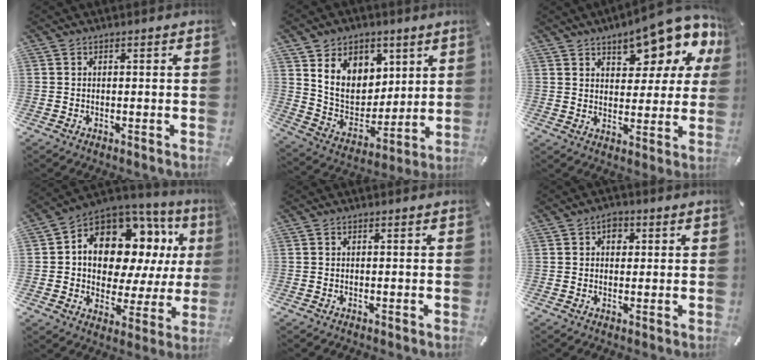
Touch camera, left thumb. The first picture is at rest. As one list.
[{"total": 11.8, "force": [5.2, 10.0, 3.7], "torque": [-0.072, -0.039, 0.107]}, {"total": 13.9, "force": [10.1, 6.1, 7.3], "torque": [-0.098, -0.073, 0.173]}, {"total": 14.8, "force": [5.4, 10.4, 9.0], "torque": [-0.156, -0.049, 0.096]}, {"total": 0.0}, {"total": 2.9, "force": [0.9, 2.2, 1.7], "torque": [-0.013, -0.002, 0.008]}]